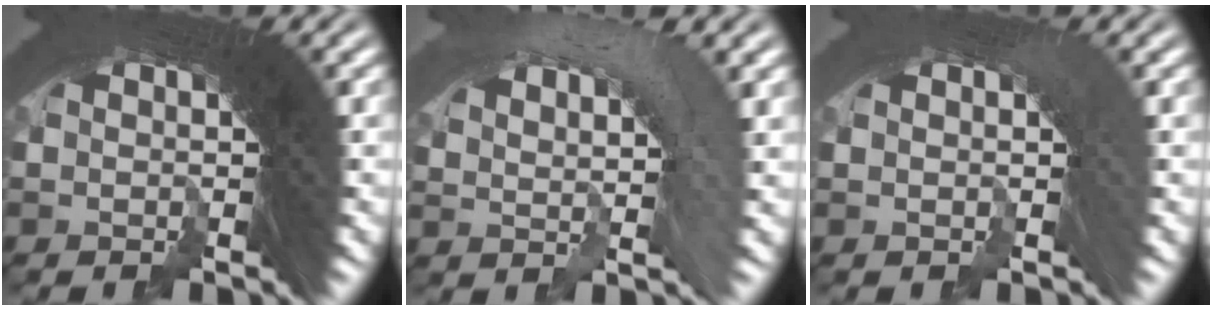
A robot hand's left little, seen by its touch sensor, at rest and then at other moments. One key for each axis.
{"total": 3.7, "fx": -0.2, "fy": 2.8, "fz": 2.3, "tx": -0.042, "ty": 0.005, "tz": -0.008}
{"total": 0.9, "fx": -0.6, "fy": 0.2, "fz": -0.6, "tx": 0.011, "ty": 0.003, "tz": -0.008}